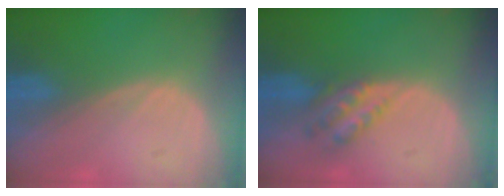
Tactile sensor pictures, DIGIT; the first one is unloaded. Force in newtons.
{"total": 4.5, "press": 4.0, "slide": 2.0}